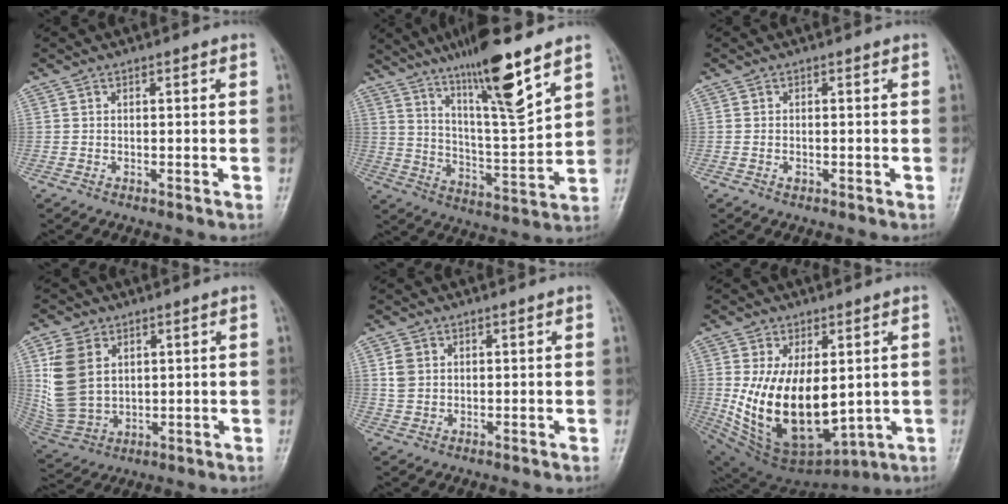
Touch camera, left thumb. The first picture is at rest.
{"total": 16.3, "force": [10.8, 1.9, 12.1], "torque": [-0.197, -0.063, 0.192]}
{"total": 0.7, "force": [-0.3, 0.4, 0.5], "torque": [-0.010, 0.005, -0.003]}
{"total": 11.8, "force": [3.3, 8.4, 7.7], "torque": [-0.144, -0.016, 0.078]}
{"total": 3.2, "force": [1.0, 2.5, 1.6], "torque": [-0.024, 0.001, 0.025]}
{"total": 19.7, "force": [0.3, 11.1, 16.3], "torque": [-0.275, -0.027, 0.041]}